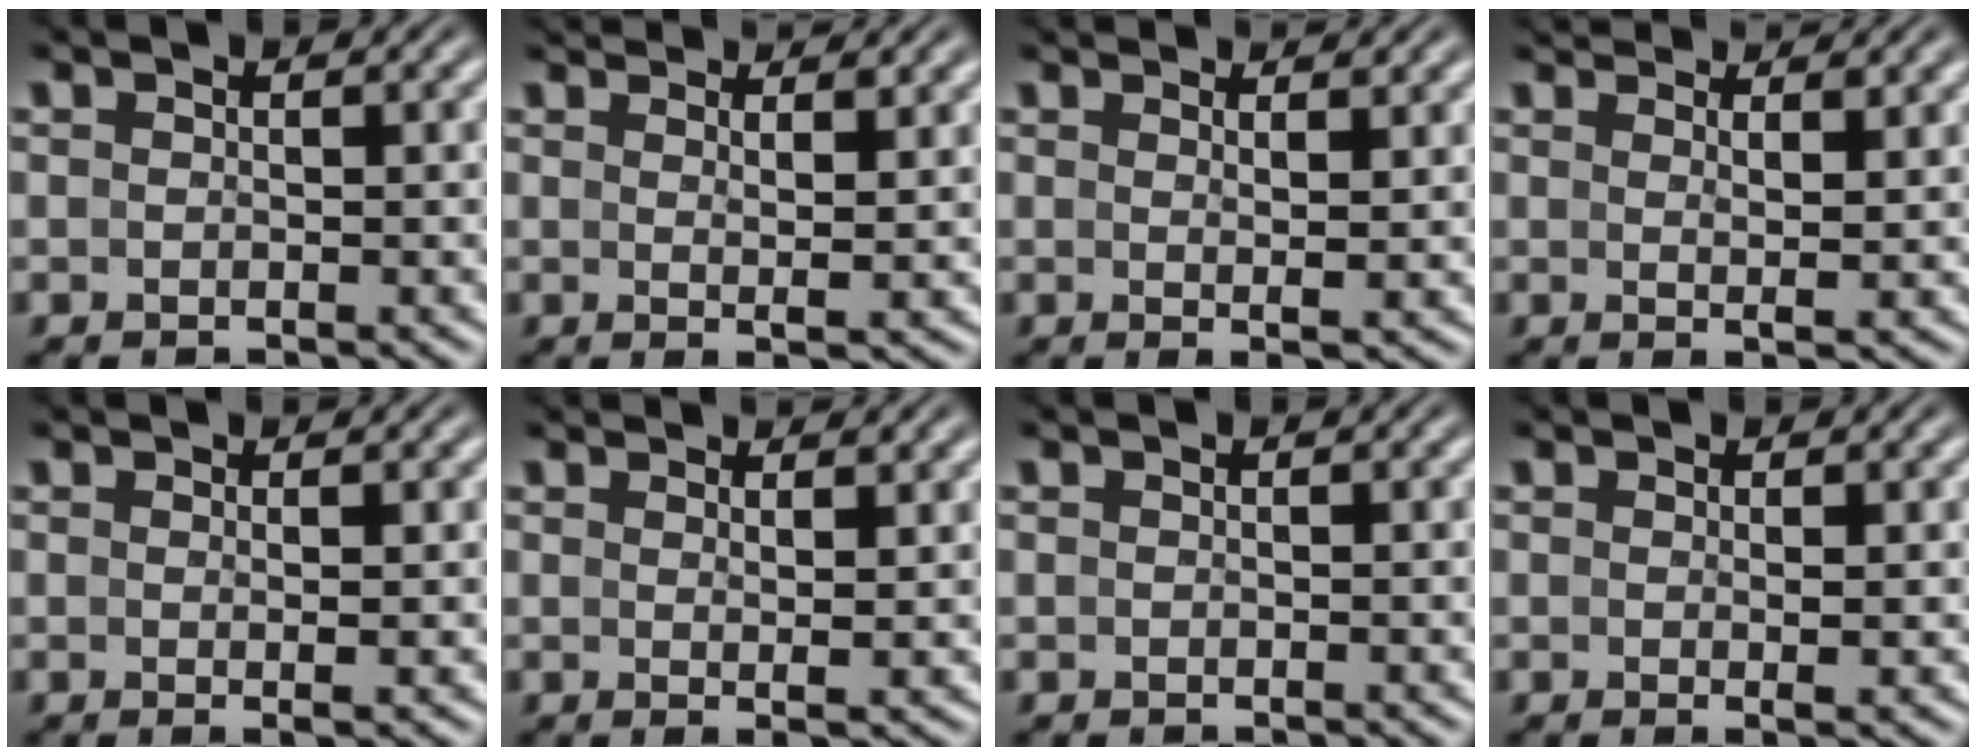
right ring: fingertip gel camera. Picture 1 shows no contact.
{"total": 3.0, "force": [2.3, -0.6, 1.8], "torque": [-0.025, -0.011, 0.044]}
{"total": 2.3, "force": [1.6, -0.8, 1.5], "torque": [-0.020, -0.010, 0.032]}
{"total": 3.3, "force": [2.8, -0.6, 1.7], "torque": [-0.021, -0.008, 0.050]}
{"total": 1.4, "force": [0.1, -0.7, 1.2], "torque": [-0.021, -0.009, 0.006]}
{"total": 2.1, "force": [1.3, -0.8, 1.4], "torque": [-0.021, -0.011, 0.027]}
{"total": 0.0}
{"total": 1.1, "force": [0.2, -0.5, 0.9], "torque": [-0.016, -0.008, 0.005]}